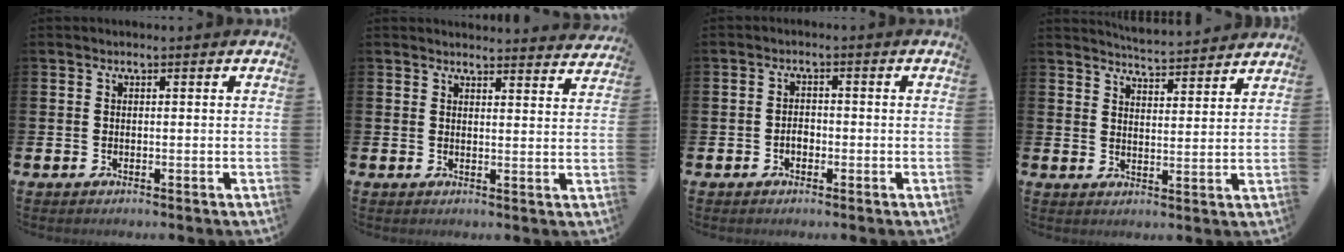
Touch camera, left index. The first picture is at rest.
{"total": 3.0, "force": [3.0, 0.0, -0.1], "torque": [0.006, -0.022, 0.051]}
{"total": 1.7, "force": [-0.7, 1.2, 1.0], "torque": [-0.016, 0.002, -0.015]}
{"total": 5.2, "force": [5.2, -0.1, 0.1], "torque": [-0.011, -0.041, 0.091]}